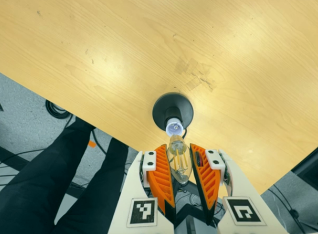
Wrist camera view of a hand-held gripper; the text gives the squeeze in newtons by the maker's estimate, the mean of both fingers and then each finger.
{"total": 12.6, "left": 14.1, "right": 11.1}